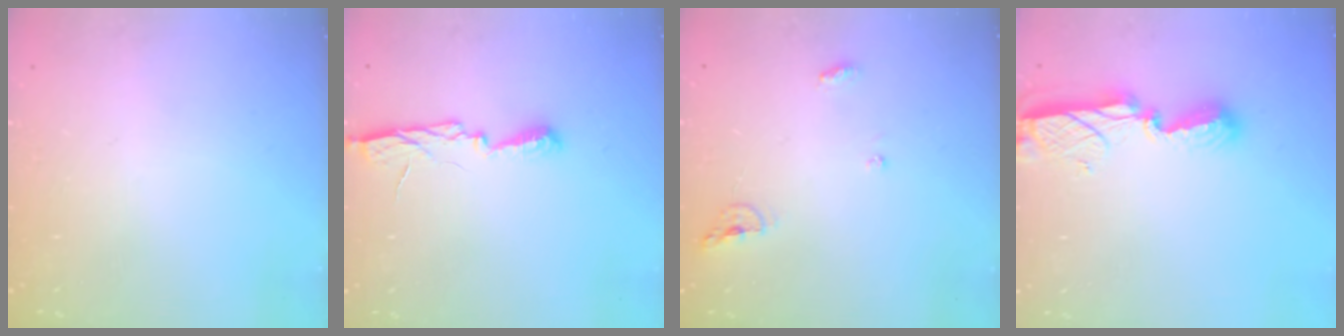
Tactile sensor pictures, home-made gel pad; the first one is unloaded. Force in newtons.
{"total": 7.0, "press": 7.0, "slide": 0.7}
{"total": 6.8, "press": 6.7, "slide": 0.6}
{"total": 8.5, "press": 8.4, "slide": 1.2}